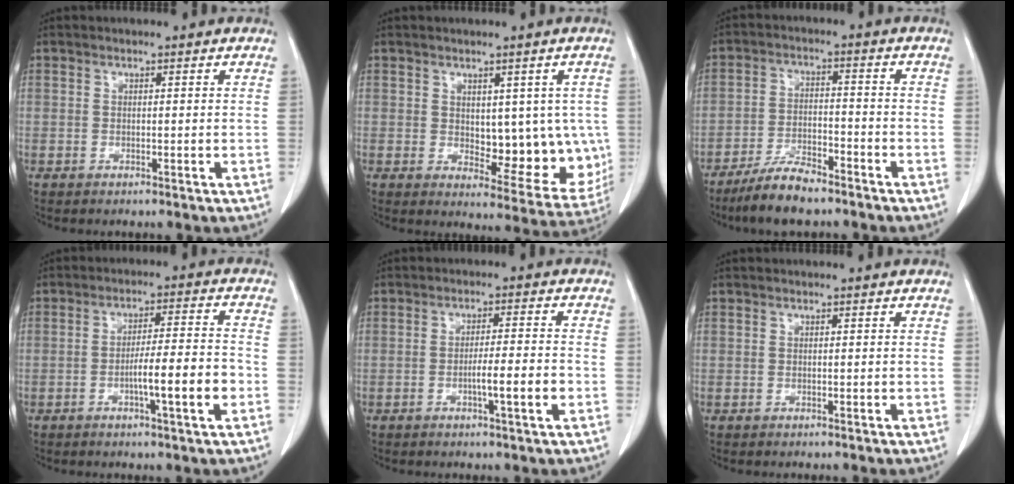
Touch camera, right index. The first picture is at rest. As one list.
[{"total": 10.3, "force": [0.4, 5.3, 8.8], "torque": [-0.092, -0.004, 0.022]}, {"total": 7.8, "force": [-6.4, 1.6, 4.2], "torque": [-0.081, -0.014, -0.117]}, {"total": 8.2, "force": [-2.7, 0.1, 7.8], "torque": [-0.123, 0.004, -0.045]}, {"total": 5.3, "force": [-1.7, -0.2, 5.0], "torque": [-0.077, -0.004, -0.027]}, {"total": 0.0}]